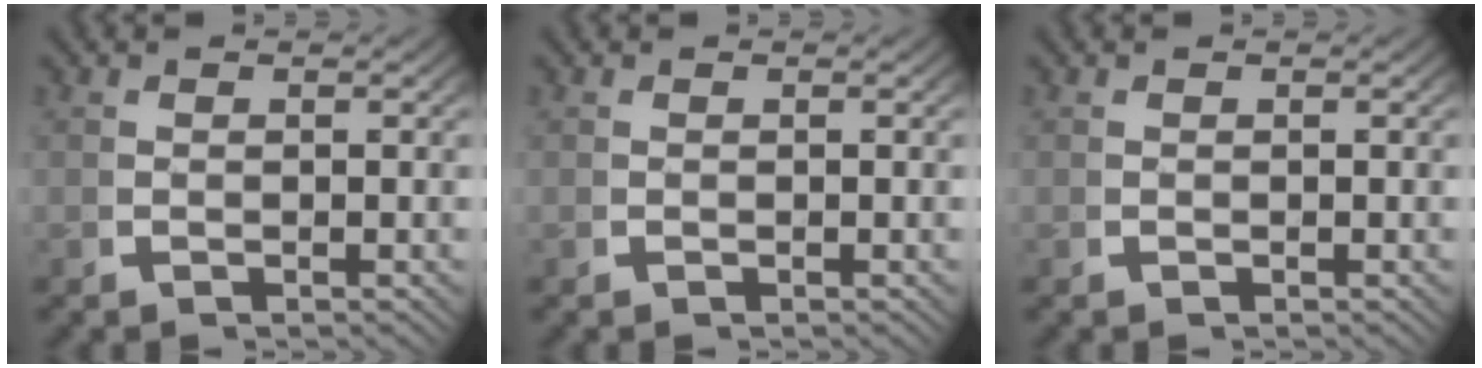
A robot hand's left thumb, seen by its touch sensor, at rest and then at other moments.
{"total": 0.0}
{"total": 0.0}